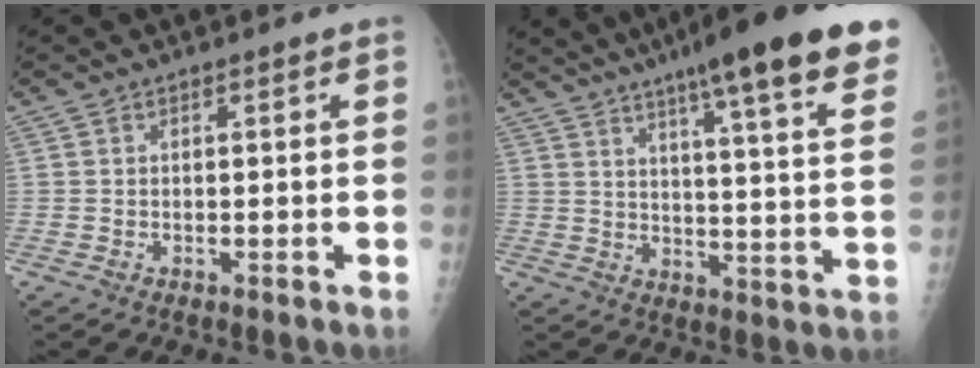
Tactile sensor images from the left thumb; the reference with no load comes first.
{"total": 23.4, "force": [16.0, 2.7, 16.9], "torque": [-0.227, -0.053, 0.210]}